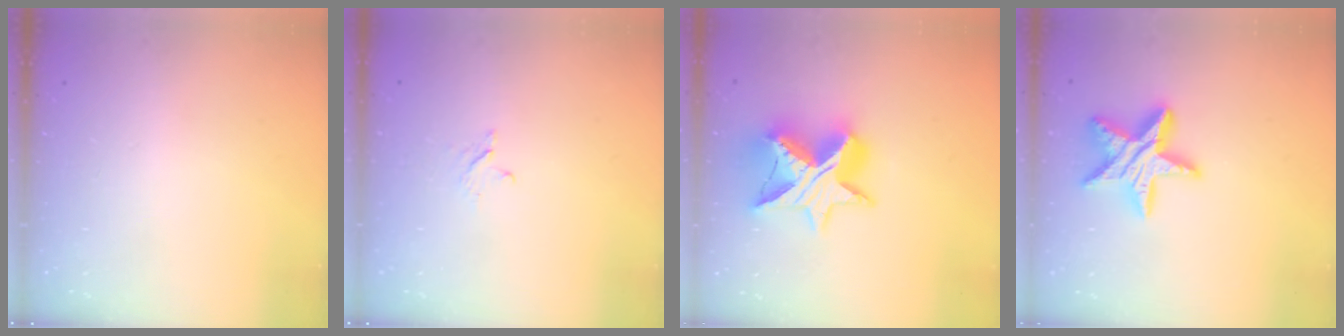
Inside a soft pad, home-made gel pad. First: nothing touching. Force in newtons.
{"total": 2.6, "press": 2.6, "slide": 0.3}
{"total": 16.8, "press": 16.8, "slide": 1.0}
{"total": 15.3, "press": 15.3, "slide": 0.6}